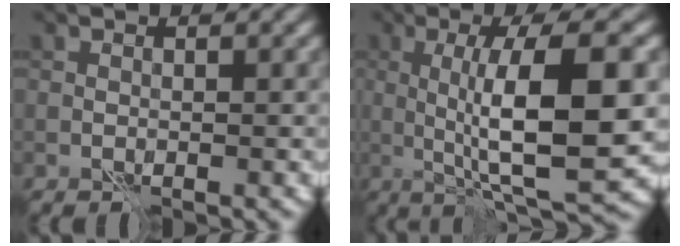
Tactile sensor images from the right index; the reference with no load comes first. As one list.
[{"total": 10.4, "force": [0.2, 2.5, 10.1], "torque": [-0.148, -0.001, 0.007]}]